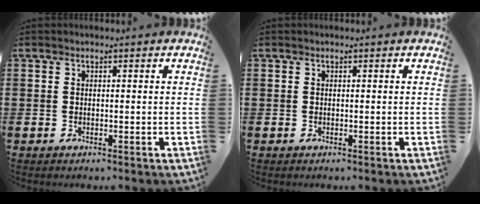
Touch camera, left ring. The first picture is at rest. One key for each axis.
{"total": 0.0}